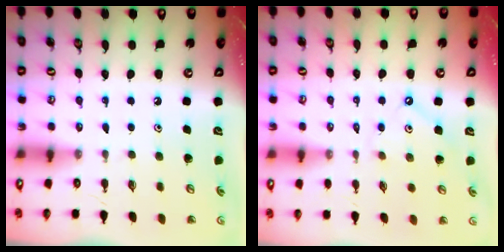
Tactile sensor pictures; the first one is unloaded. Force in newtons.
{"total": 3.6, "press": 3.6, "slide": 0.6}